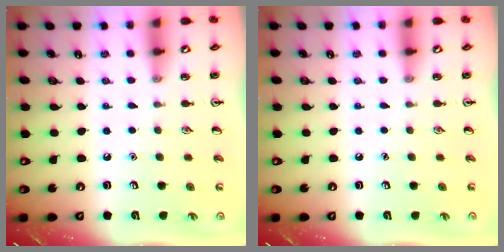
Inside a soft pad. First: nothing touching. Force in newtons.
{"total": 0.0}